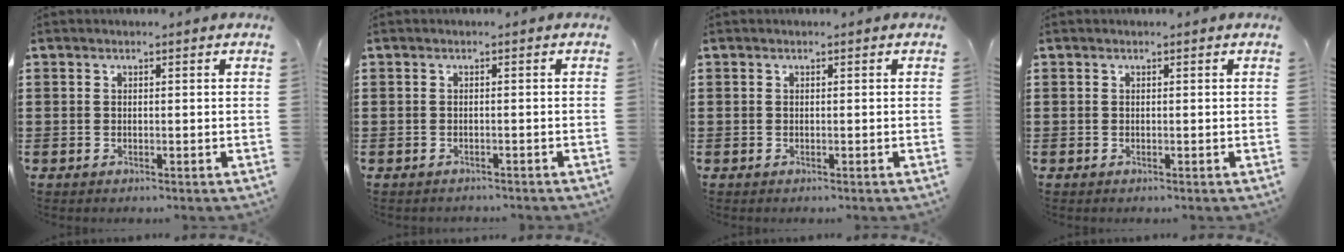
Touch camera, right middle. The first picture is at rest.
{"total": 0.6, "force": [-0.6, 0.0, 0.0], "torque": [-0.001, -0.001, -0.012]}
{"total": 0.0}
{"total": 0.0}